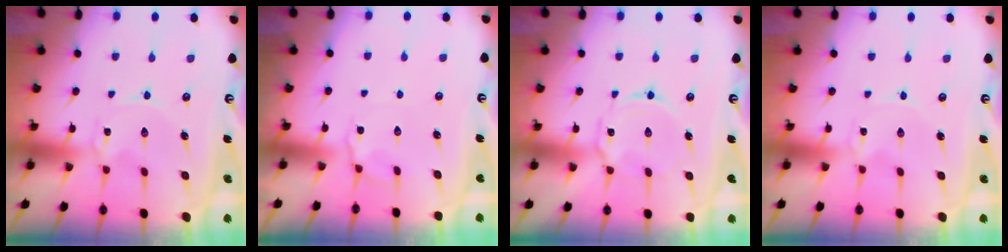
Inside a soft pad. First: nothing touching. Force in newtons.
{"total": 3.7, "press": 3.4, "slide": 1.3}
{"total": 5.5, "press": 5.5, "slide": 0.4}
{"total": 0.0}